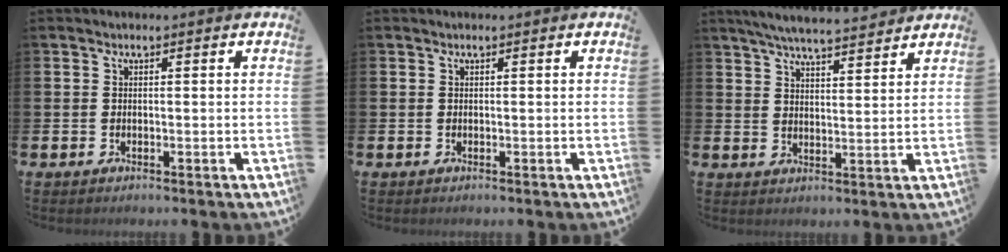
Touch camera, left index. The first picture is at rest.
{"total": 0.0}
{"total": 5.8, "force": [5.6, 0.3, 1.5], "torque": [-0.042, -0.027, 0.099]}